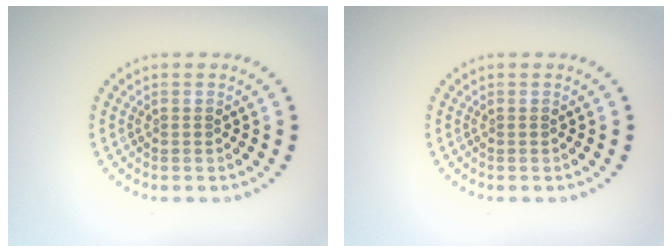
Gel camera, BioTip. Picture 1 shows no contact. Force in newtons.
{"total": 0.0}